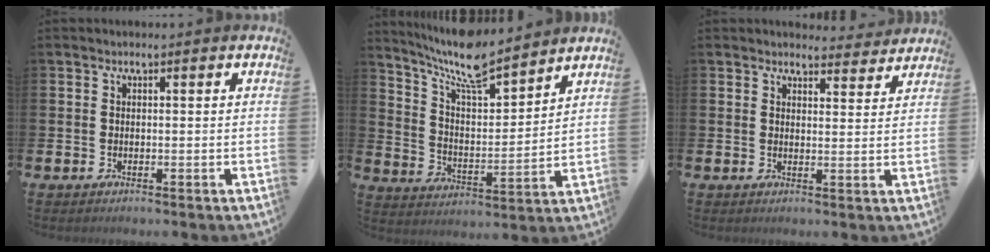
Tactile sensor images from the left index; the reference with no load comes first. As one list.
[{"total": 9.4, "force": [8.5, 1.8, 3.4], "torque": [-0.095, -0.055, 0.152]}, {"total": 3.5, "force": [3.4, 0.7, 0.0], "torque": [0.005, -0.023, 0.059]}]